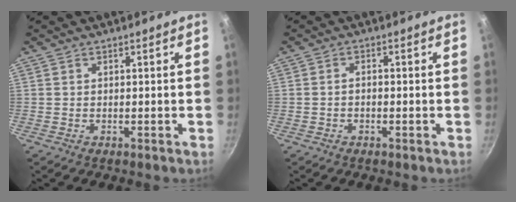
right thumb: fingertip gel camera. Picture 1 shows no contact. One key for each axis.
{"total": 1.4, "fx": -0.6, "fy": 0.8, "fz": 1.0, "tx": -0.019, "ty": 0.012, "tz": -0.011}